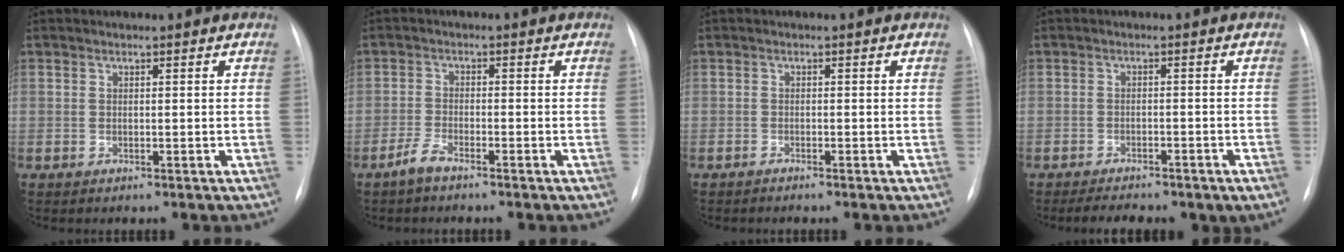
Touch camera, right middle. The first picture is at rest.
{"total": 2.6, "force": [-2.2, 0.3, 1.4], "torque": [-0.038, -0.003, -0.047]}
{"total": 0.5, "force": [-0.5, -0.1, 0.1], "torque": [-0.003, -0.001, -0.011]}
{"total": 5.5, "force": [-4.3, 1.6, 3.0], "torque": [-0.049, -0.006, -0.056]}